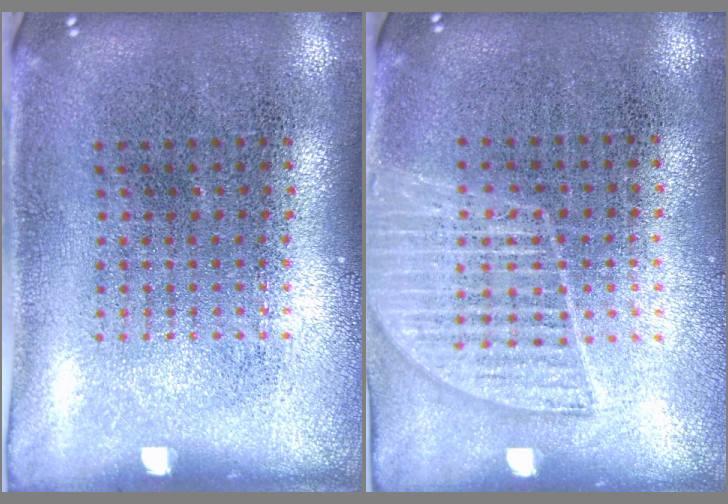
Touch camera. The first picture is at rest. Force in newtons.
{"total": 1.4, "press": 1.3, "slide": 0.6}